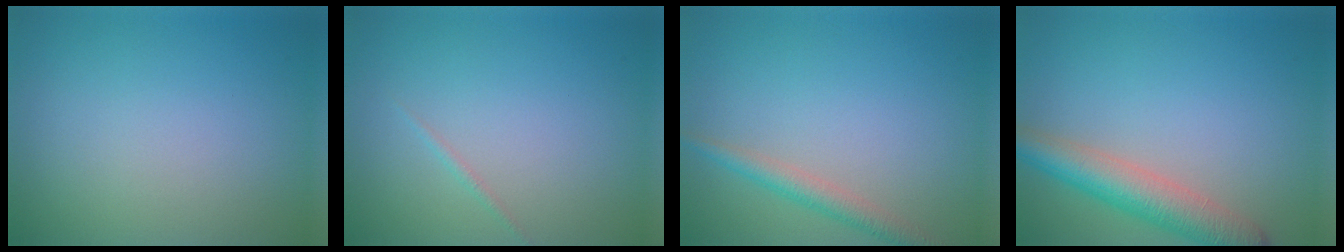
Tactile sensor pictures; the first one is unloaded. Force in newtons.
{"total": 0.5, "press": 0.5, "slide": 0.0}
{"total": 2.3, "press": 2.3, "slide": 0.1}
{"total": 5.2, "press": 5.2, "slide": 0.3}